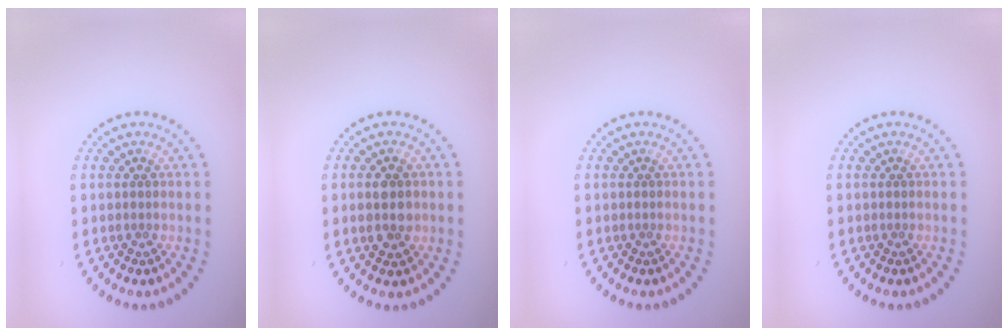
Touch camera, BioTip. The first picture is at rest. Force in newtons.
{"total": 2.8, "press": 2.8, "slide": 0.2}
{"total": 0.0}
{"total": 0.0}